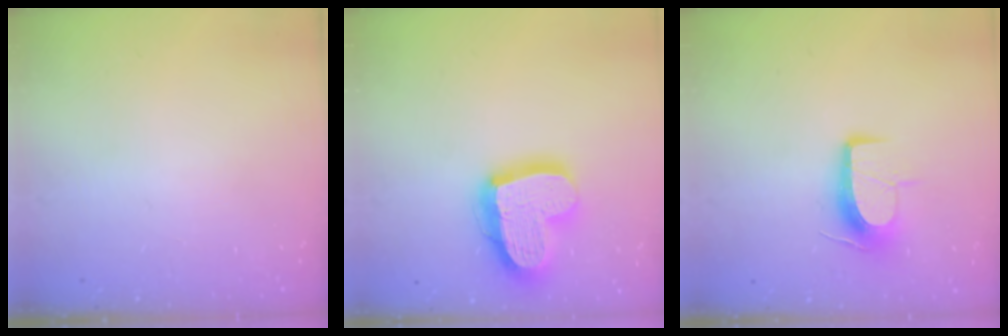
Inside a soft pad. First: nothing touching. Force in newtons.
{"total": 20.2, "press": 20.1, "slide": 2.0}
{"total": 10.3, "press": 10.3, "slide": 0.6}